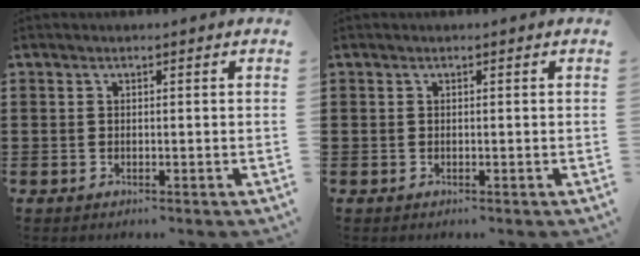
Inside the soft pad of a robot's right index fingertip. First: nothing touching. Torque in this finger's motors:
{"motor_torque": [-0.04, 0.06, 0.00, 0.00]}